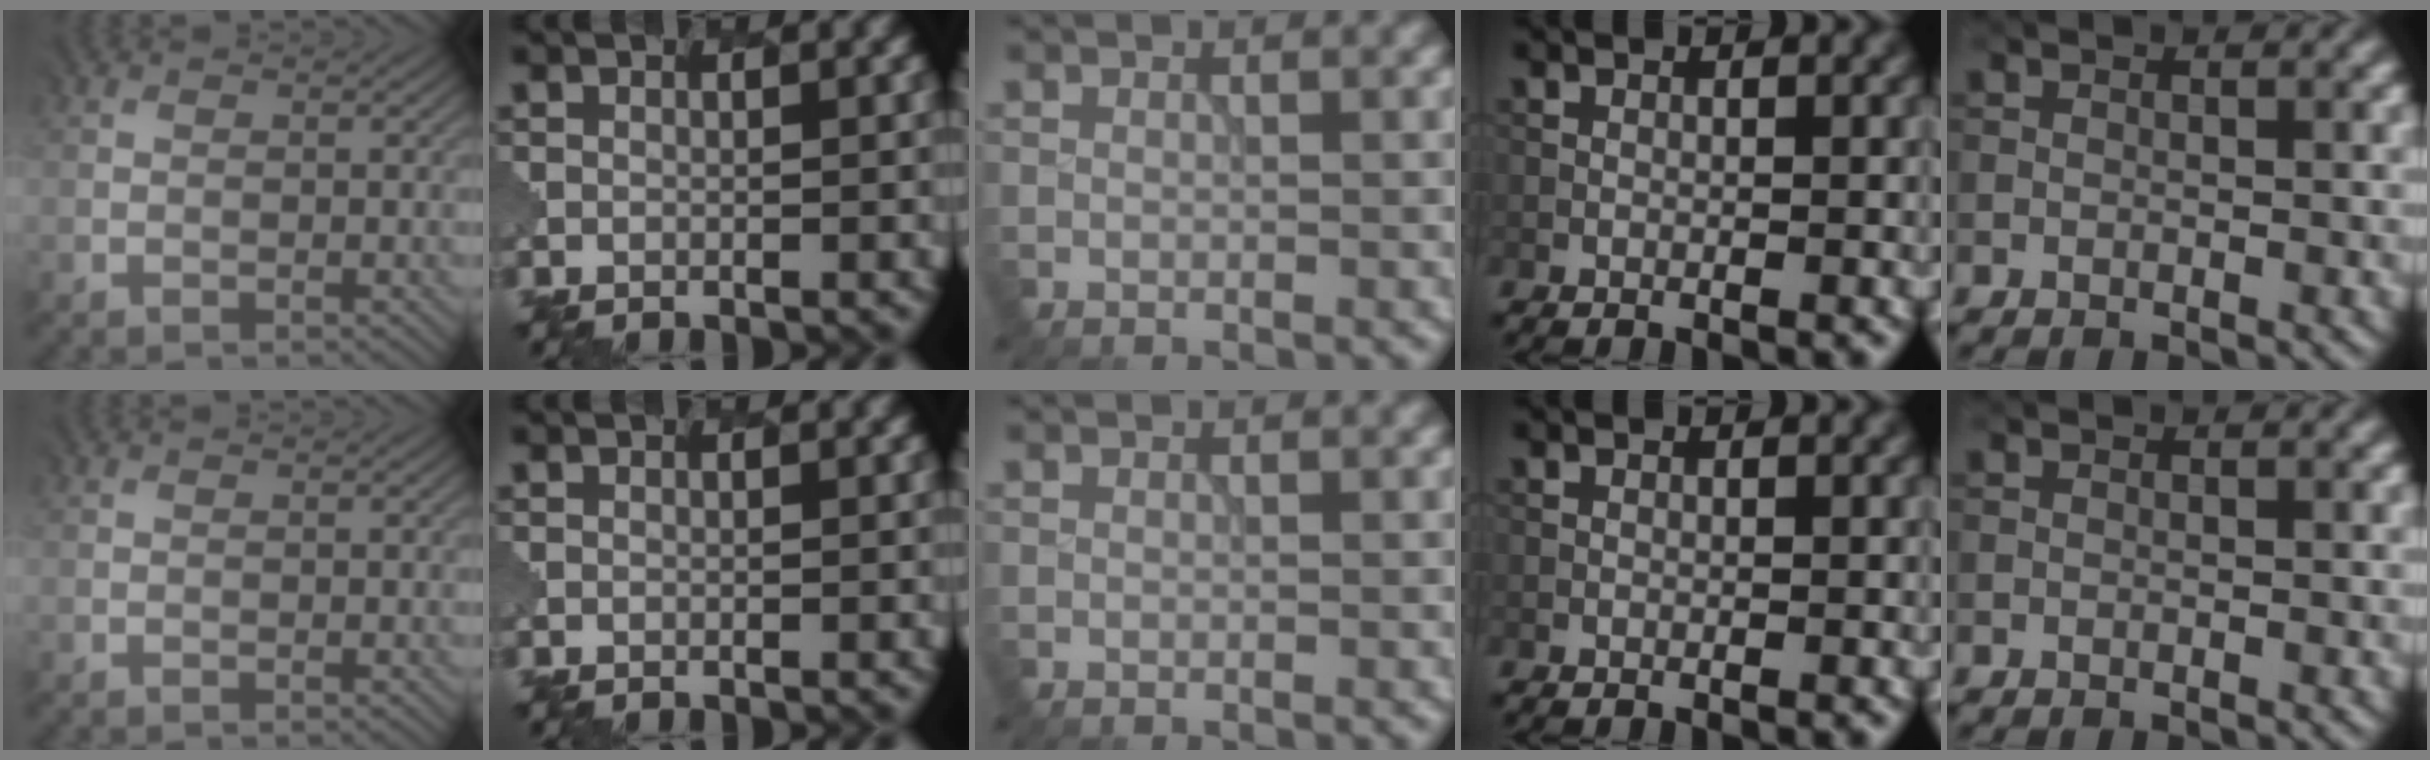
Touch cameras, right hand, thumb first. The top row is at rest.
{}